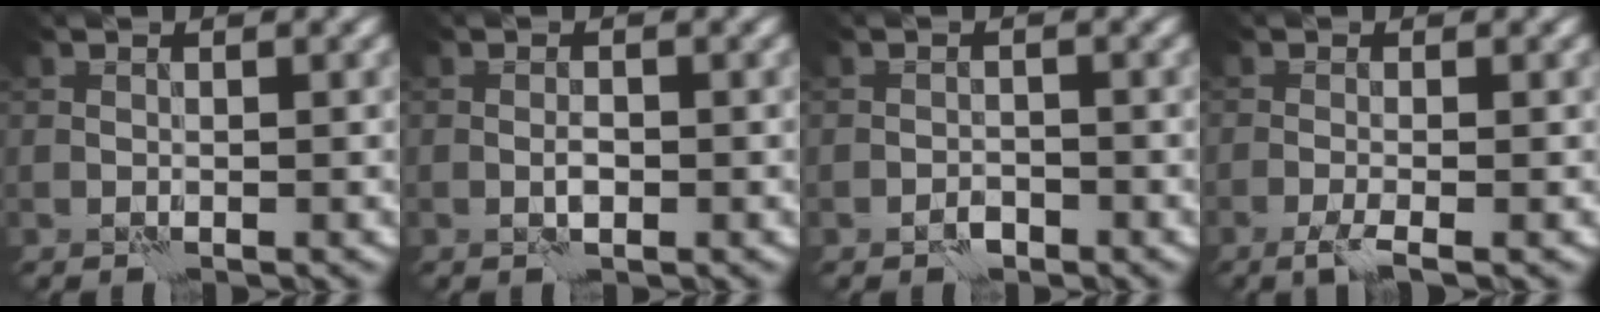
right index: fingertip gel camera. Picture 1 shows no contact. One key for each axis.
{"total": 1.1, "fx": -0.4, "fy": 0.3, "fz": 1.0, "tx": -0.020, "ty": 0.003, "tz": -0.009}
{"total": 1.2, "fx": -1.0, "fy": 0.5, "fz": 0.4, "tx": -0.005, "ty": 0.005, "tz": -0.021}
{"total": 2.1, "fx": -1.2, "fy": 0.1, "fz": 1.7, "tx": -0.039, "ty": -0.002, "tz": -0.030}